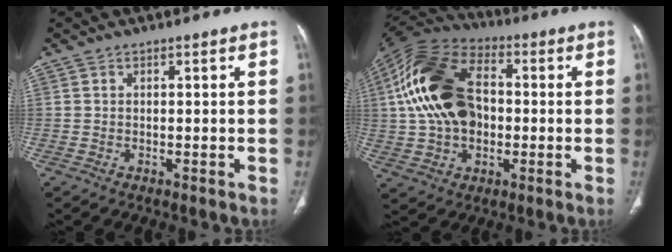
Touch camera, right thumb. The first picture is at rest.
{"total": 20.8, "force": [1.2, 13.9, 15.4], "torque": [-0.284, 0.021, 0.019]}